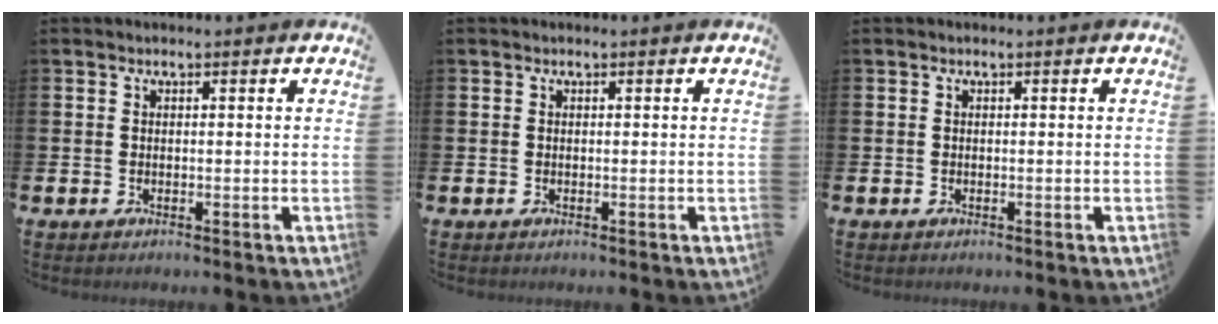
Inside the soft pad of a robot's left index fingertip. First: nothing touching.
{"total": 0.0}
{"total": 0.0}